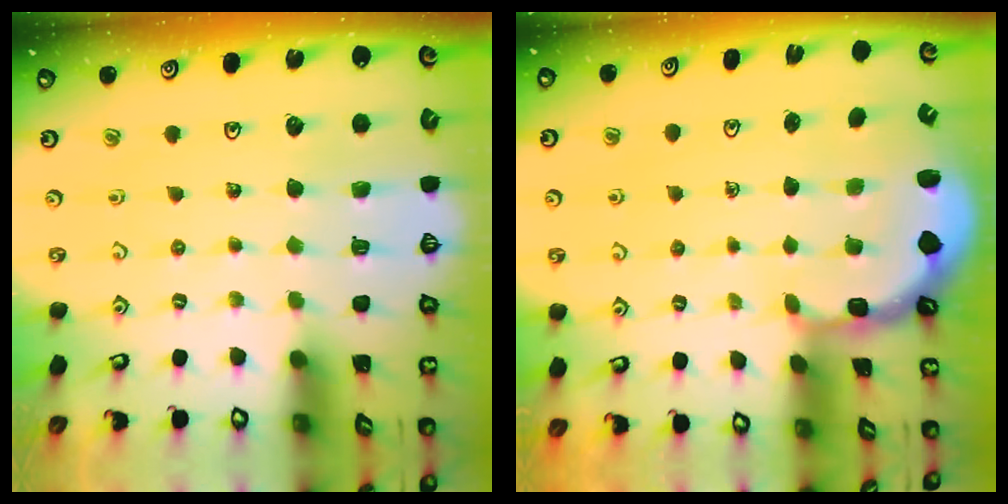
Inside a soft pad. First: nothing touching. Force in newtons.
{"total": 2.2, "press": 1.9, "slide": 1.1}